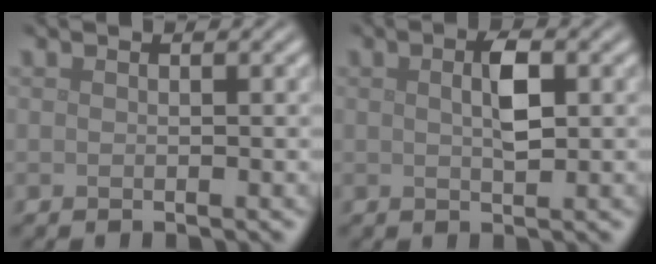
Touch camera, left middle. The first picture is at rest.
{"total": 2.6, "force": [0.6, 0.8, 2.4], "torque": [-0.045, 0.002, 0.011]}